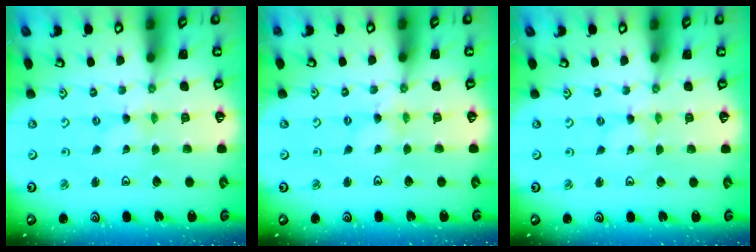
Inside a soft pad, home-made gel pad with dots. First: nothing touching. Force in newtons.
{"total": 0.6, "press": 0.6, "slide": 0.2}
{"total": 0.0}